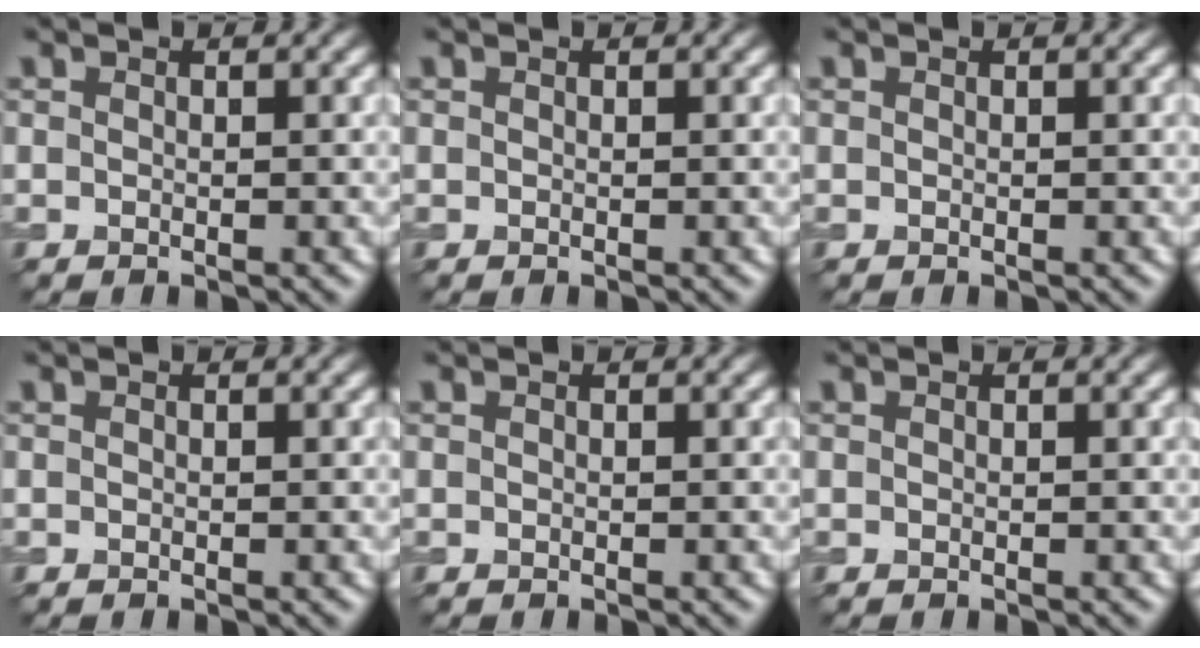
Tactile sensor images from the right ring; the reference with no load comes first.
{"total": 0.0}
{"total": 0.0}
{"total": 0.0}
{"total": 0.0}
{"total": 0.0}